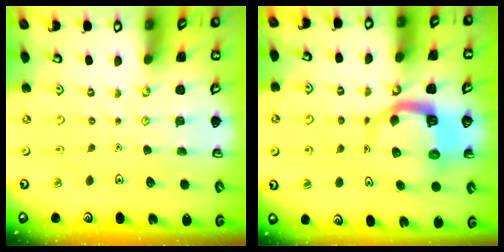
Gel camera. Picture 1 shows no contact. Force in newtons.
{"total": 9.4, "press": 9.3, "slide": 1.3}